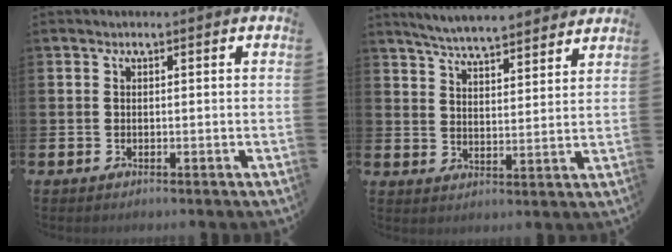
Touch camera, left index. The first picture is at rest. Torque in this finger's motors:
{"motor_torque": [1.06, -1.08, 0.29, 0.04]}